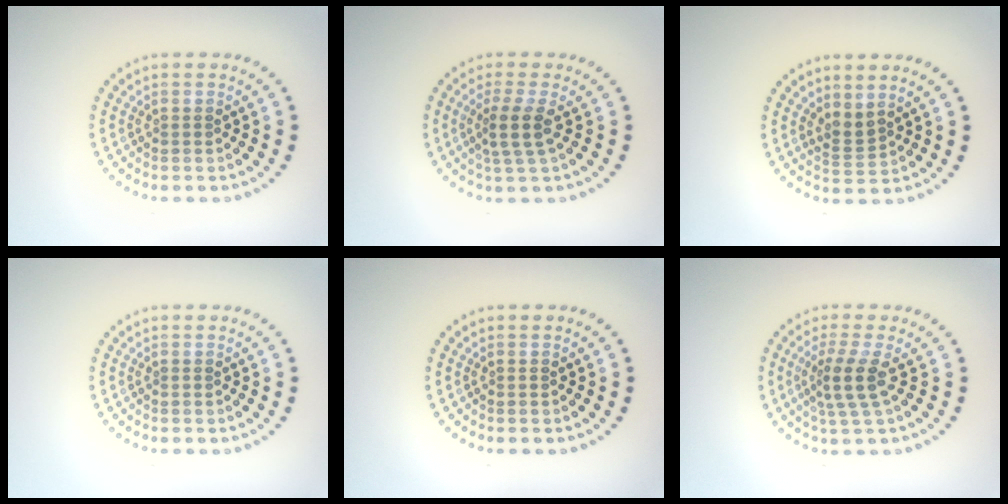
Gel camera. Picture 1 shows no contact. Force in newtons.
{"total": 2.5, "press": 2.0, "slide": 1.6}
{"total": 1.8, "press": 1.3, "slide": 1.1}
{"total": 0.0}
{"total": 0.0}
{"total": 3.1, "press": 2.4, "slide": 2.0}